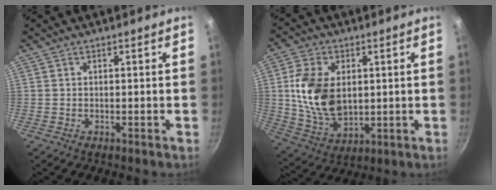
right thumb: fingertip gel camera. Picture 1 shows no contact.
{"total": 14.4, "force": [1.8, 9.6, 10.6], "torque": [-0.183, -0.019, 0.042]}